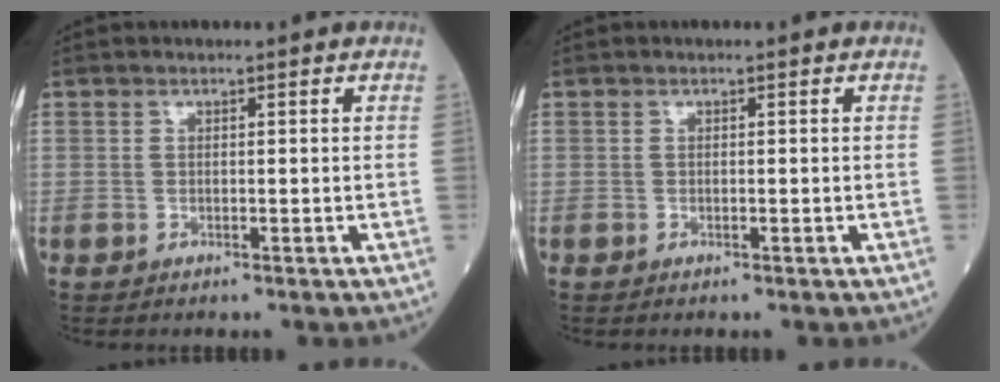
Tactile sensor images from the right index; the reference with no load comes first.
{"total": 0.0}